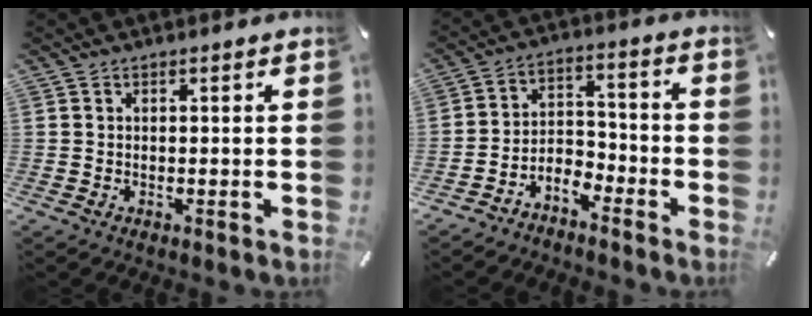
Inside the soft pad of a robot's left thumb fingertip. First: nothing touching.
{"total": 6.6, "force": [-6.0, 2.6, 1.0], "torque": [-0.009, 0.030, -0.116]}